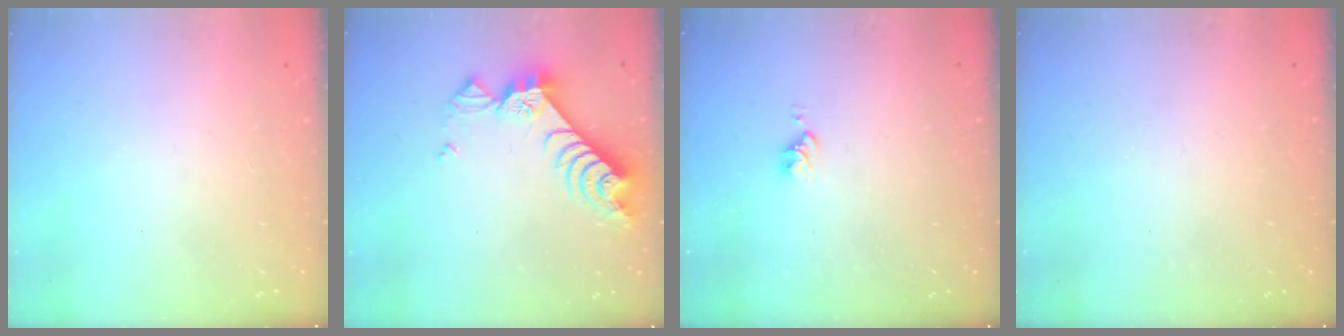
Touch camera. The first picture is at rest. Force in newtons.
{"total": 8.4, "press": 8.4, "slide": 1.0}
{"total": 2.8, "press": 2.8, "slide": 0.4}
{"total": 0.0}